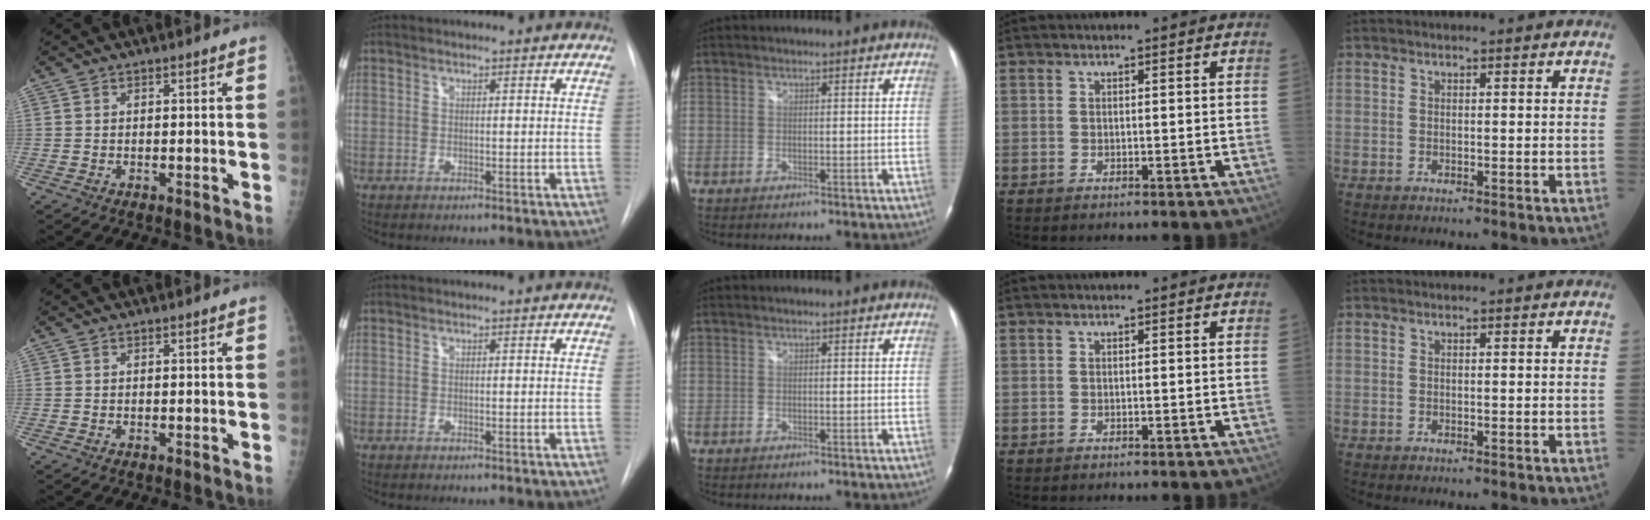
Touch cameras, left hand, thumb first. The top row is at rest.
{}